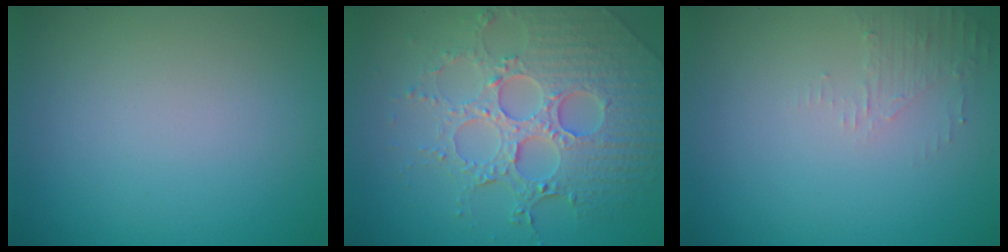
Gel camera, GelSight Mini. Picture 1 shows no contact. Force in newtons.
{"total": 7.3, "press": 5.5, "slide": 4.9}
{"total": 1.6, "press": 1.5, "slide": 0.4}